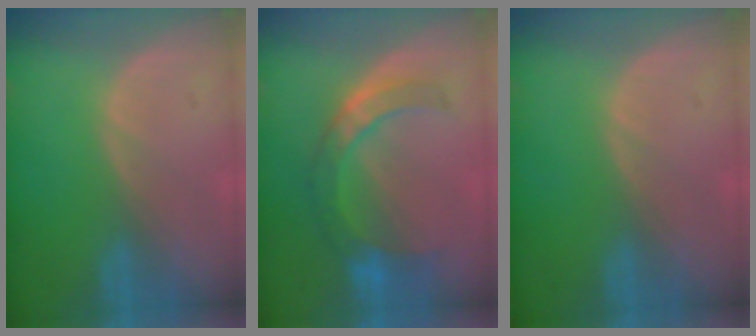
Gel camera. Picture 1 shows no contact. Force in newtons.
{"total": 7.5, "press": 7.3, "slide": 1.8}
{"total": 0.0}